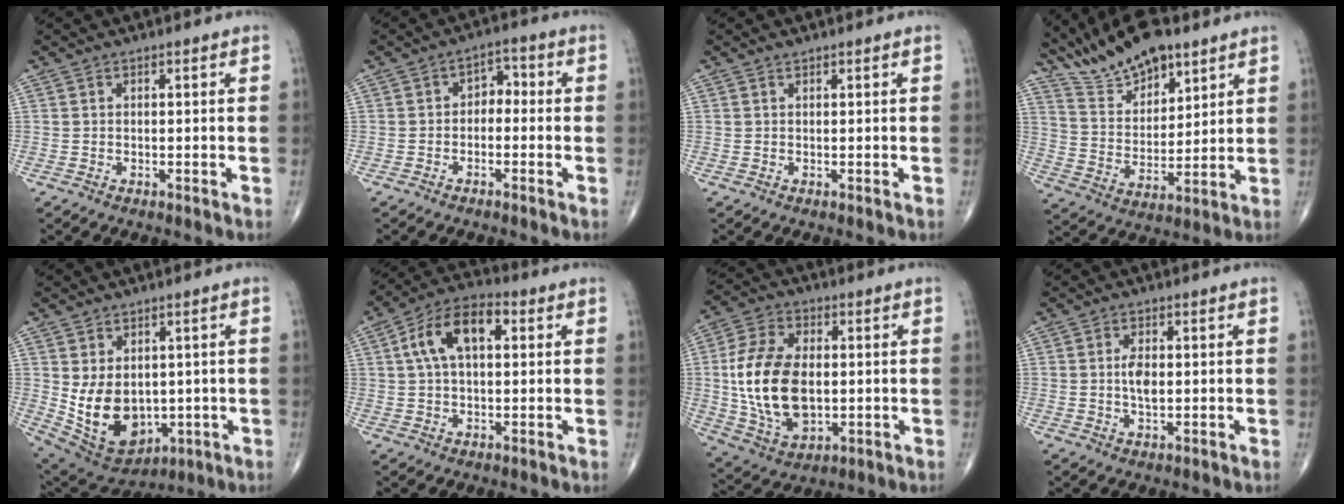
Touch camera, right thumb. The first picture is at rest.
{"total": 3.7, "force": [-0.7, 2.6, 2.6], "torque": [-0.019, 0.026, -0.024]}
{"total": 0.0}
{"total": 14.3, "force": [10.9, 5.5, 7.4], "torque": [-0.104, -0.051, 0.204]}
{"total": 13.0, "force": [-0.4, 9.3, 9.1], "torque": [-0.130, -0.008, 0.030]}
{"total": 11.4, "force": [2.7, 6.1, 9.2], "torque": [-0.167, 0.028, 0.040]}
{"total": 17.8, "force": [0.0, 10.9, 14.1], "torque": [-0.266, -0.002, 0.010]}
{"total": 3.6, "force": [0.2, 1.7, 3.2], "torque": [-0.057, -0.004, 0.003]}